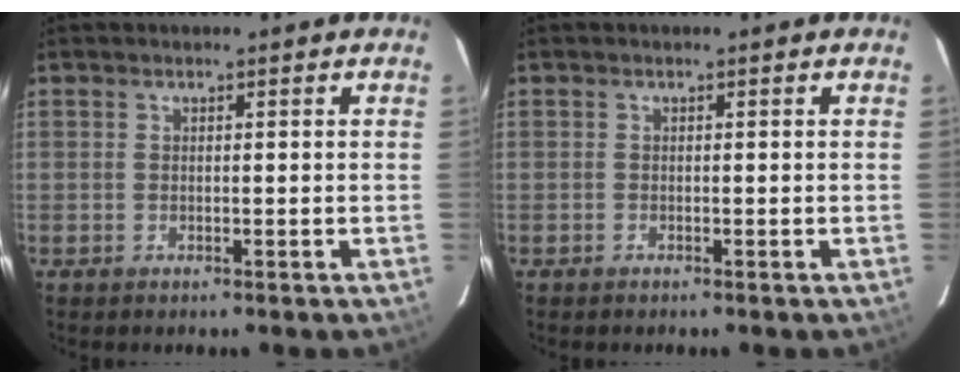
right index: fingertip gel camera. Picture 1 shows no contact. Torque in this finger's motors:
{"motor_torque": [0.08, -0.05, -0.01, 0.00]}